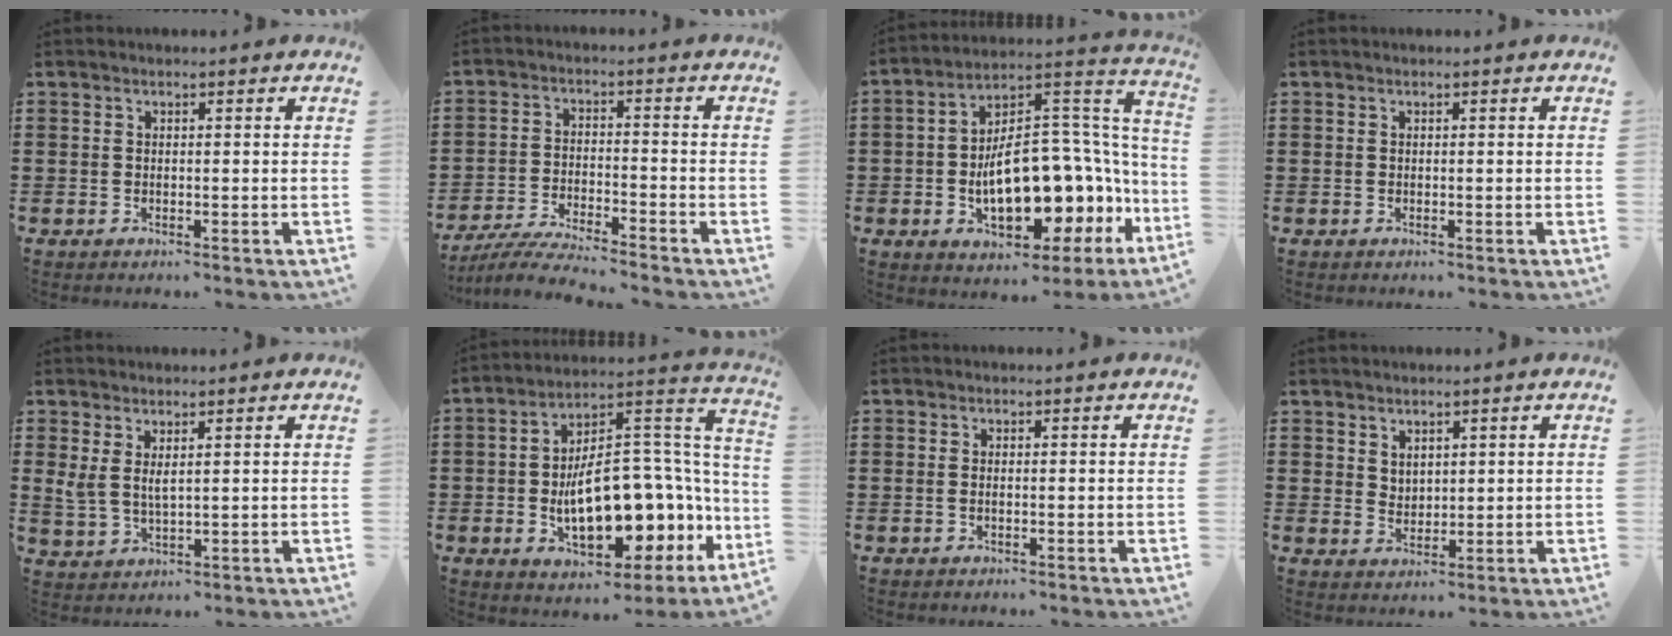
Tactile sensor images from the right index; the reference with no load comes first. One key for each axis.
{"total": 5.3, "fx": -5.0, "fy": -0.1, "fz": 1.5, "tx": -0.039, "ty": -0.011, "tz": -0.101}
{"total": 14.9, "fx": -3.8, "fy": 8.2, "fz": 11.8, "tx": -0.186, "ty": -0.024, "tz": -0.065}
{"total": 0.0}
{"total": 3.4, "fx": 1.8, "fy": 1.3, "fz": 2.6, "tx": -0.070, "ty": -0.002, "tz": 0.028}
{"total": 14.6, "fx": -2.3, "fy": 7.9, "fz": 12.0, "tx": -0.188, "ty": -0.030, "tz": -0.037}
{"total": 0.6, "fx": -0.1, "fy": 0.2, "fz": 0.6, "tx": -0.013, "ty": -0.002, "tz": -0.002}
{"total": 2.6, "fx": 2.1, "fy": 1.5, "fz": 0.2, "tx": -0.010, "ty": 0.005, "tz": 0.041}